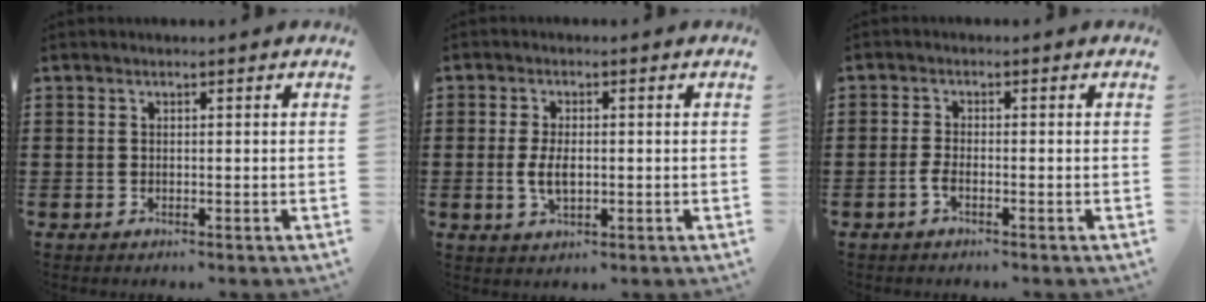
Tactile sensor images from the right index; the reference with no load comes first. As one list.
[{"total": 3.7, "force": [-0.1, 1.9, 3.2], "torque": [-0.068, 0.003, -0.005]}, {"total": 1.8, "force": [-0.9, 0.4, 1.5], "torque": [-0.034, -0.003, -0.019]}]